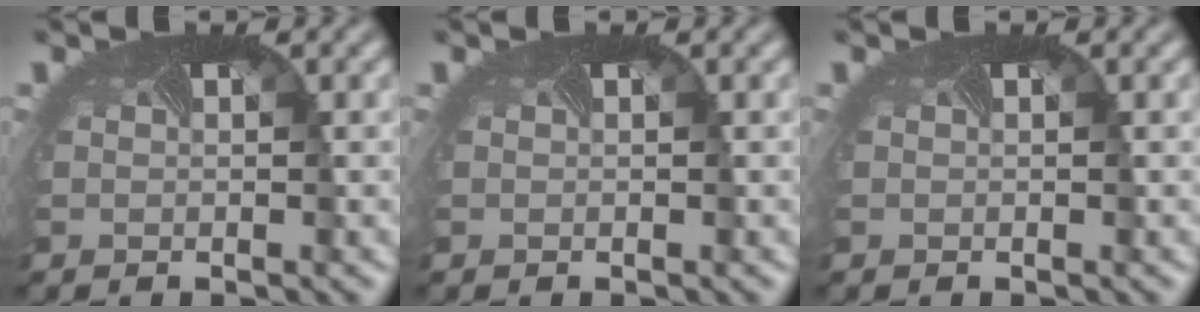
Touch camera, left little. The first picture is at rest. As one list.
[{"total": 0.0}, {"total": 0.0}]